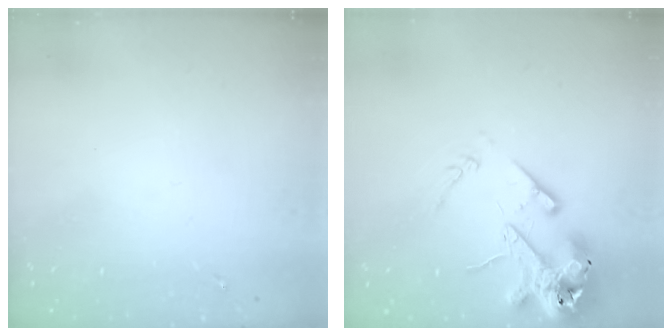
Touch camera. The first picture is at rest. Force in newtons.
{"total": 16.3, "press": 16.0, "slide": 2.6}